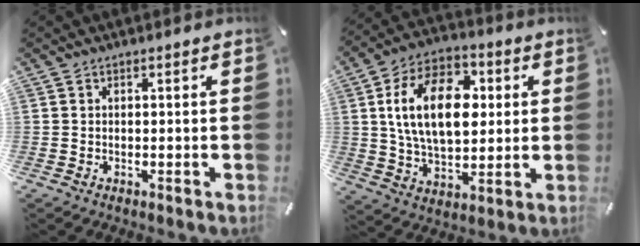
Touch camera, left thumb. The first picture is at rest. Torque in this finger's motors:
{"motor_torque": [0.72, 1.14, 2.15, -0.63, 0.55]}